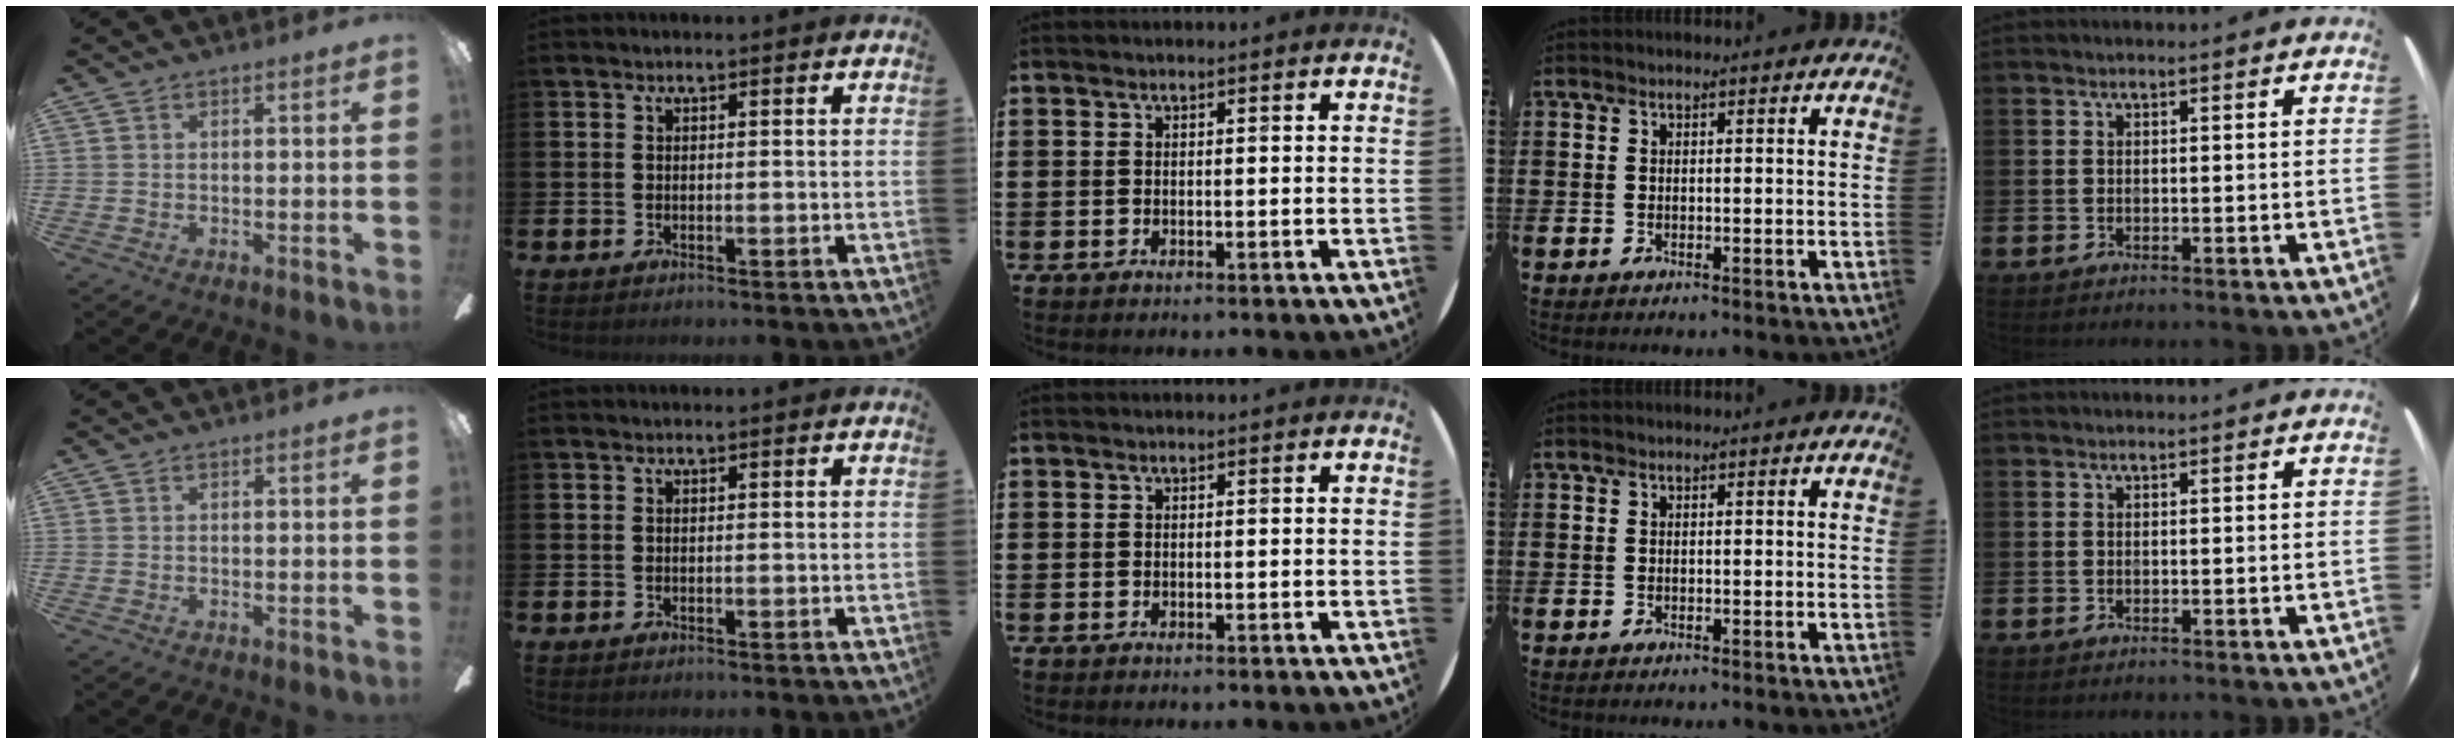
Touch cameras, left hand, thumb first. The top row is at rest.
{}